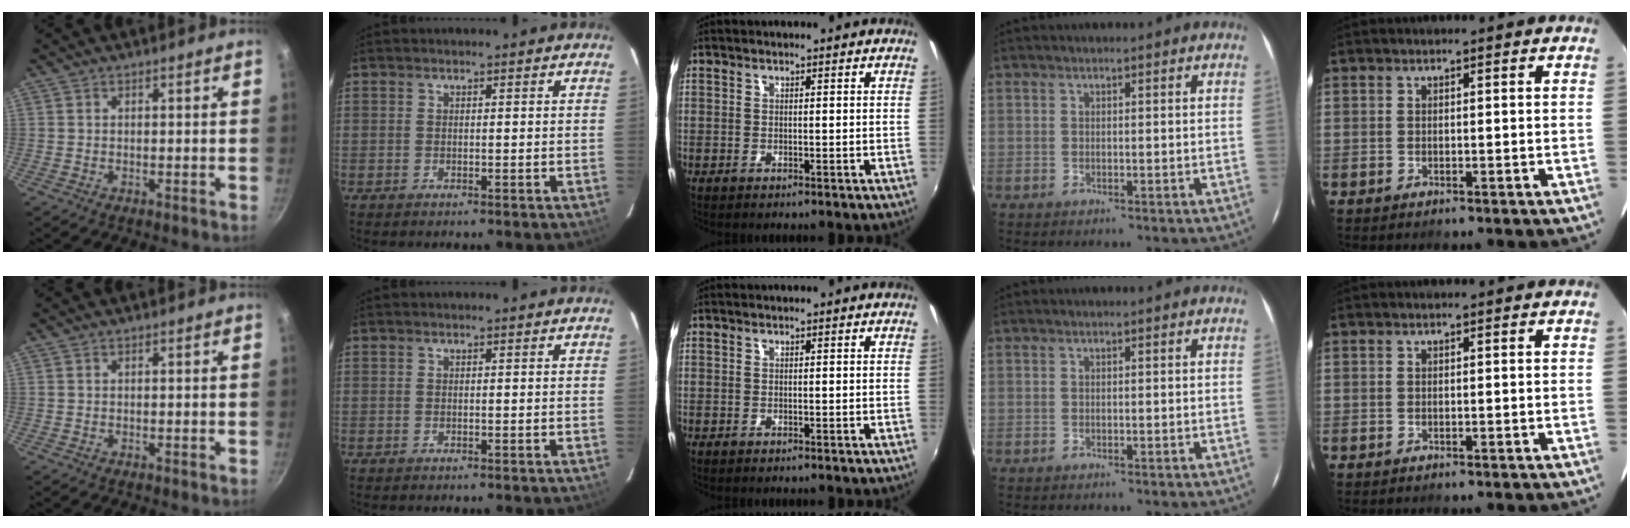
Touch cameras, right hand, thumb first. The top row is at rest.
{}